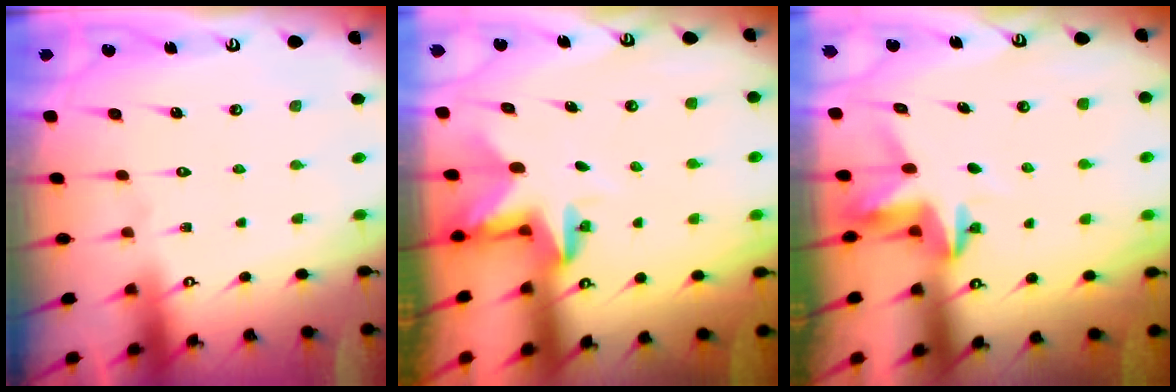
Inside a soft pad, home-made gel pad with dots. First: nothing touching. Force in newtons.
{"total": 3.0, "press": 3.0, "slide": 0.2}
{"total": 3.8, "press": 3.8, "slide": 0.3}